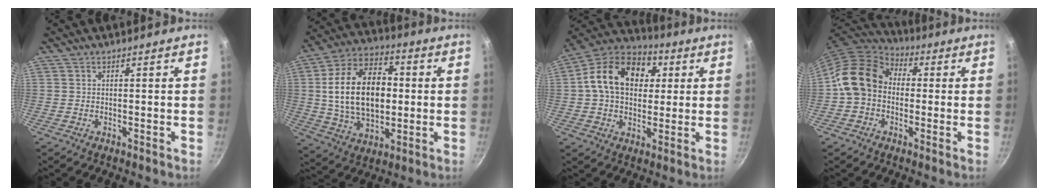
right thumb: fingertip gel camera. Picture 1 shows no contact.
{"total": 20.2, "force": [1.1, 13.0, 15.4], "torque": [-0.239, 0.016, 0.018]}
{"total": 17.3, "force": [3.5, 12.6, 11.3], "torque": [-0.165, 0.022, 0.040]}
{"total": 11.8, "force": [-0.5, 9.4, 7.1], "torque": [-0.107, 0.035, -0.031]}